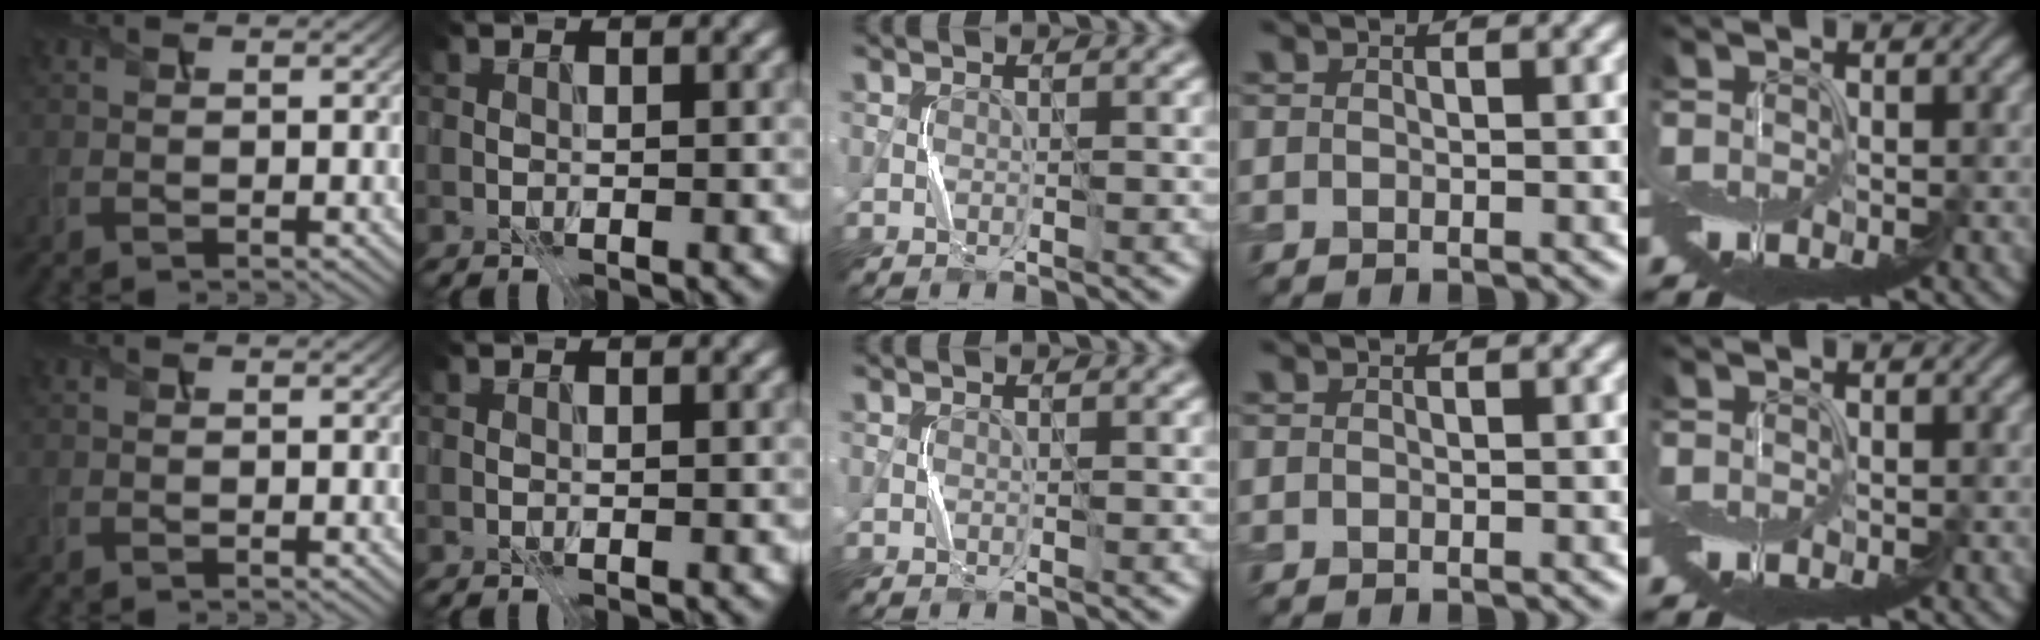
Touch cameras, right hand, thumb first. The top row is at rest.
{}